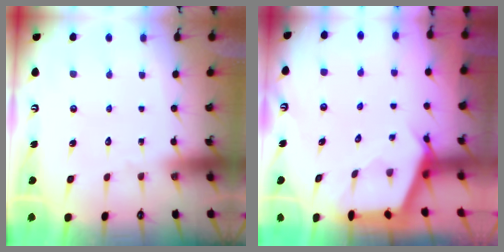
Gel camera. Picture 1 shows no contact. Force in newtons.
{"total": 2.5, "press": 2.5, "slide": 0.3}